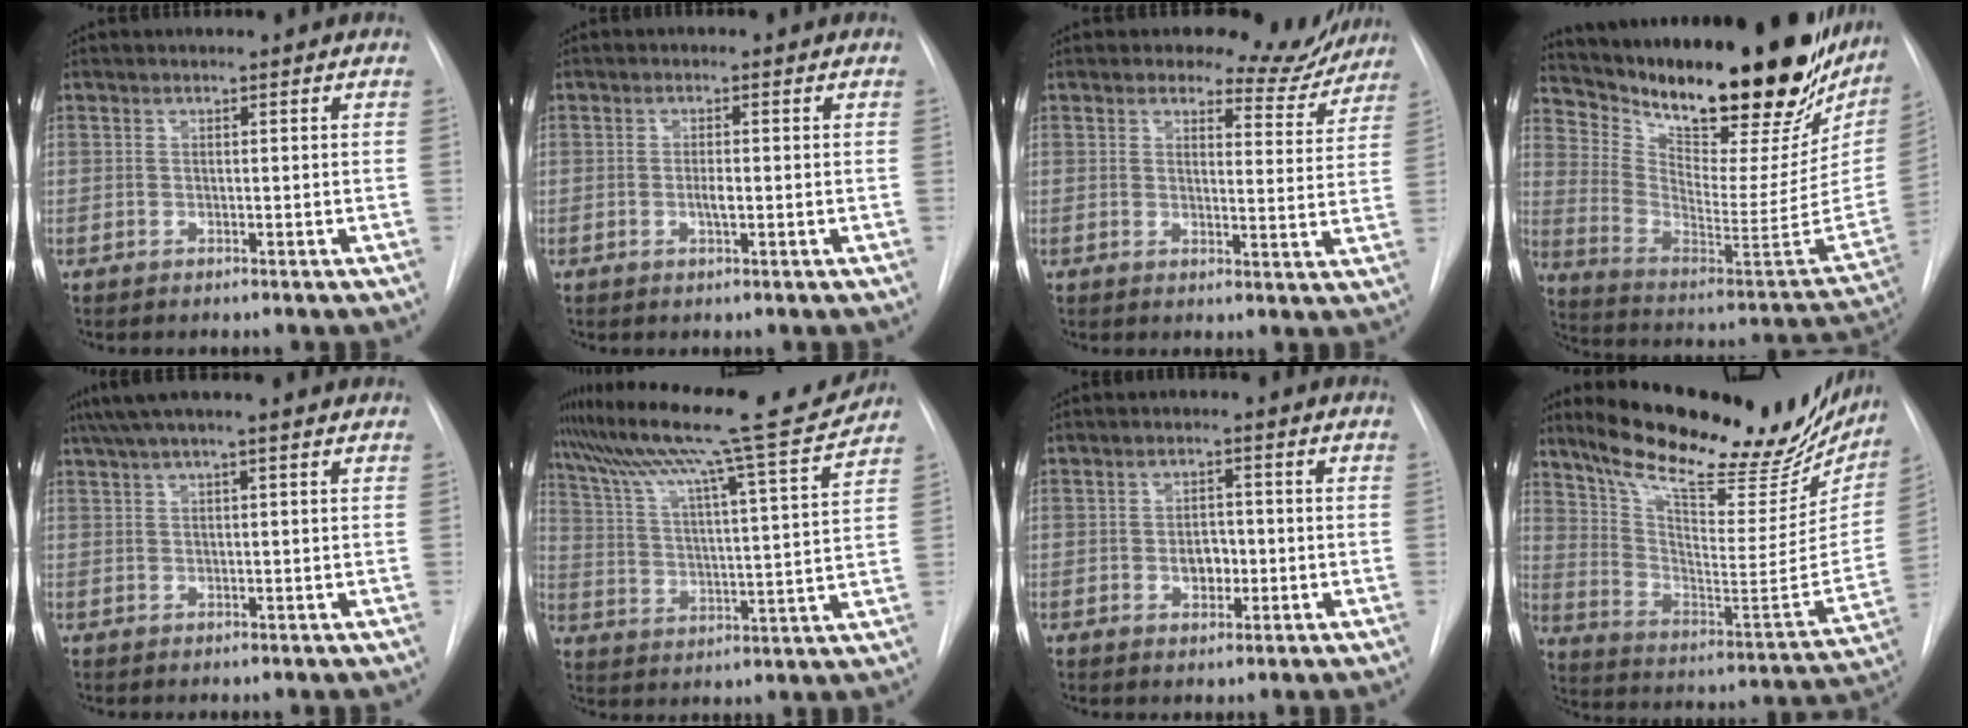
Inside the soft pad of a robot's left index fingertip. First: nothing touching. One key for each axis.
{"total": 1.8, "fx": -0.3, "fy": 0.4, "fz": 1.7, "tx": -0.033, "ty": 0.000, "tz": -0.006}
{"total": 8.3, "fx": 7.6, "fy": 3.2, "fz": 0.6, "tx": 0.014, "ty": -0.023, "tz": 0.075}
{"total": 35.0, "fx": 27.0, "fy": 9.9, "fz": 20.0, "tx": -0.352, "ty": -0.050, "tz": 0.386}
{"total": 6.8, "fx": 5.0, "fy": 0.0, "fz": 4.5, "tx": -0.080, "ty": 0.045, "tz": 0.079}
{"total": 20.6, "fx": 18.1, "fy": -1.0, "fz": 9.7, "tx": -0.168, "ty": -0.021, "tz": 0.268}
{"total": 3.6, "fx": -0.7, "fy": 2.4, "fz": 2.6, "tx": -0.036, "ty": 0.005, "tz": -0.006}
{"total": 29.1, "fx": 23.4, "fy": 8.2, "fz": 15.3, "tx": -0.237, "ty": -0.028, "tz": 0.328}